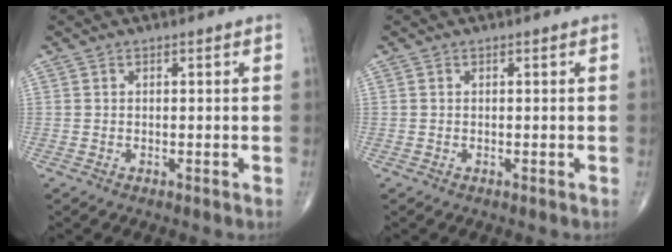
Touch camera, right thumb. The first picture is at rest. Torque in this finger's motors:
{"motor_torque": [0.11, -0.01, 0.19, -0.01, -0.06]}